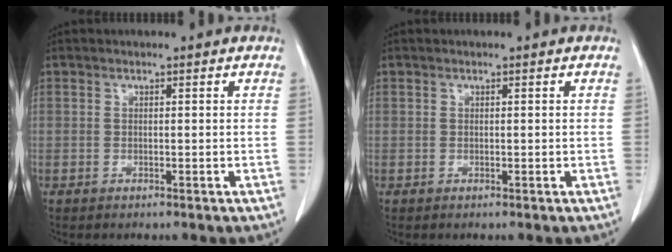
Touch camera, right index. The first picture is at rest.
{"total": 0.0}